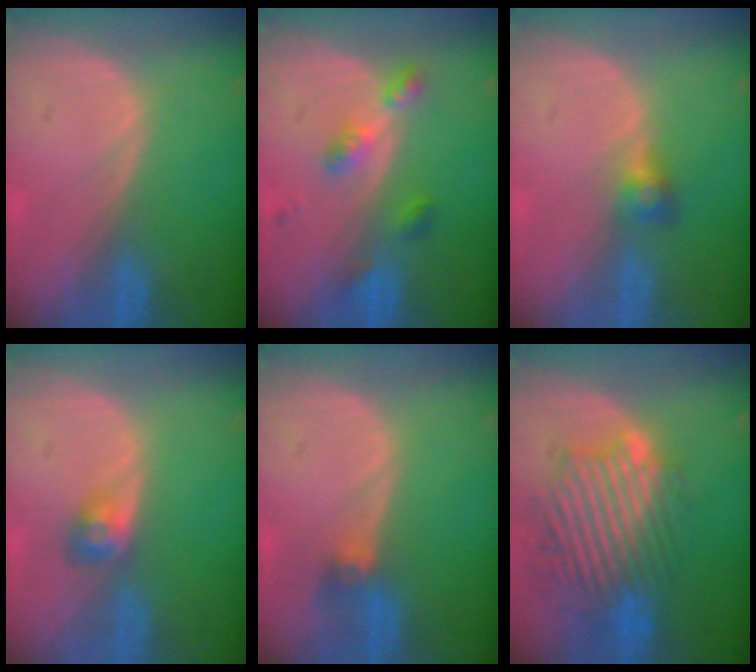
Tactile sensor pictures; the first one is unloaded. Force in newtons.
{"total": 4.6, "press": 4.4, "slide": 1.5}
{"total": 2.6, "press": 2.5, "slide": 0.2}
{"total": 3.0, "press": 2.6, "slide": 1.4}
{"total": 2.8, "press": 2.6, "slide": 1.0}
{"total": 11.0, "press": 10.3, "slide": 4.0}